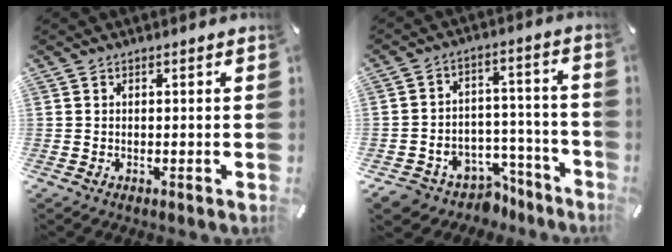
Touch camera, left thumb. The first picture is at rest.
{"total": 8.3, "force": [-4.7, 6.6, 1.7], "torque": [-0.021, 0.028, -0.071]}